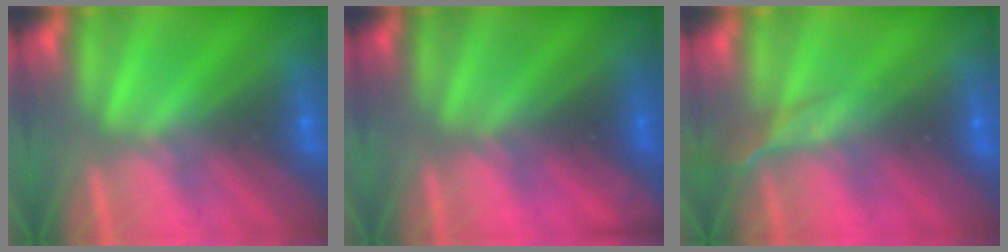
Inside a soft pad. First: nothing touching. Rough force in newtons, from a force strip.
{"total": 2.0}
{"total": 2.6}